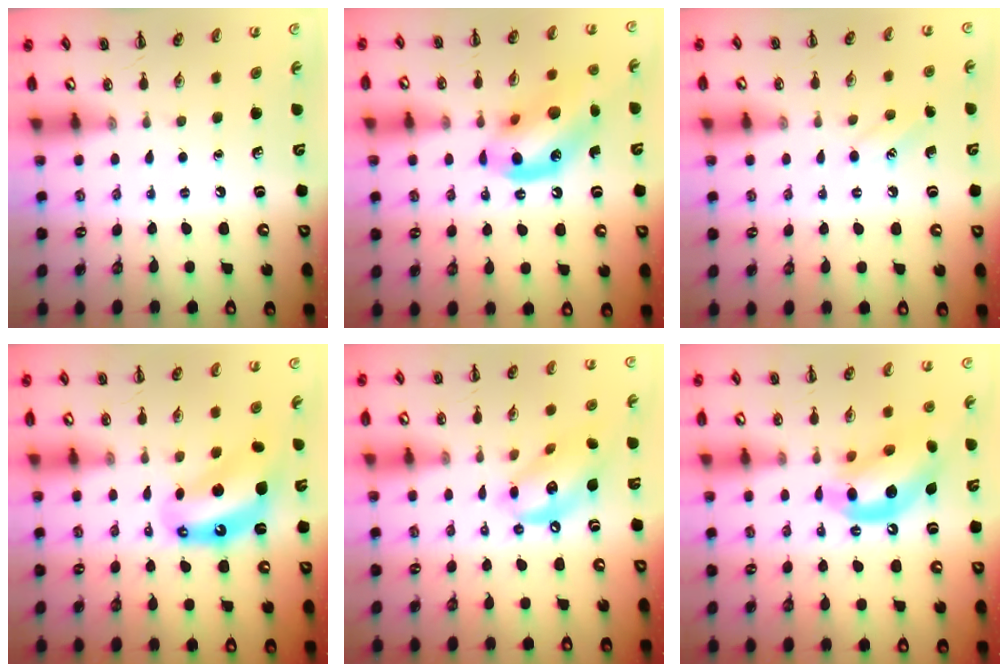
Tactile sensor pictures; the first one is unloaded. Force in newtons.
{"total": 15.0, "press": 14.7, "slide": 2.8}
{"total": 7.5, "press": 7.3, "slide": 1.7}
{"total": 9.4, "press": 9.0, "slide": 2.6}
{"total": 12.7, "press": 12.4, "slide": 2.4}
{"total": 13.4, "press": 12.9, "slide": 3.4}